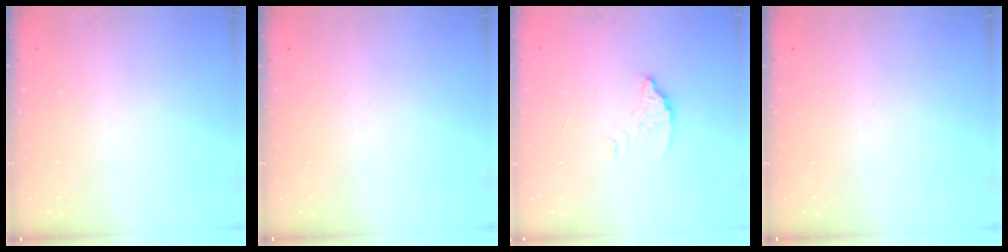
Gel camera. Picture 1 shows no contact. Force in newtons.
{"total": 0.0}
{"total": 2.7, "press": 2.7, "slide": 0.1}
{"total": 0.0}